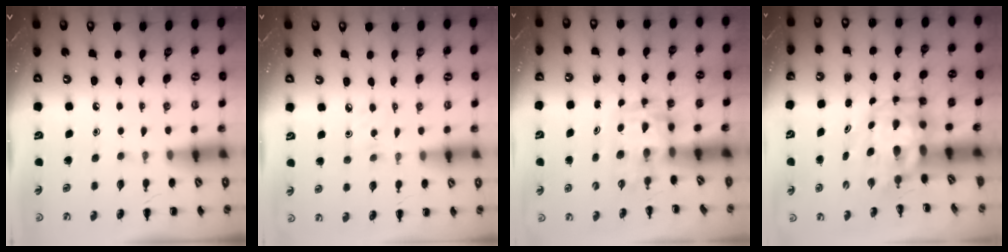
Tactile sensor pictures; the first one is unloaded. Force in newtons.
{"total": 3.5, "press": 3.3, "slide": 1.0}
{"total": 3.4, "press": 3.4, "slide": 0.6}
{"total": 7.1, "press": 6.9, "slide": 1.7}